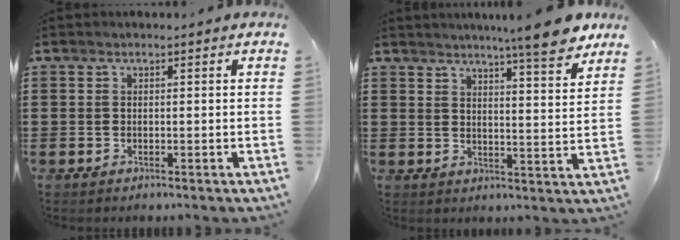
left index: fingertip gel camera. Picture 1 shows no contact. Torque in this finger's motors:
{"motor_torque": [1.10, -1.04, 0.36, 0.11]}